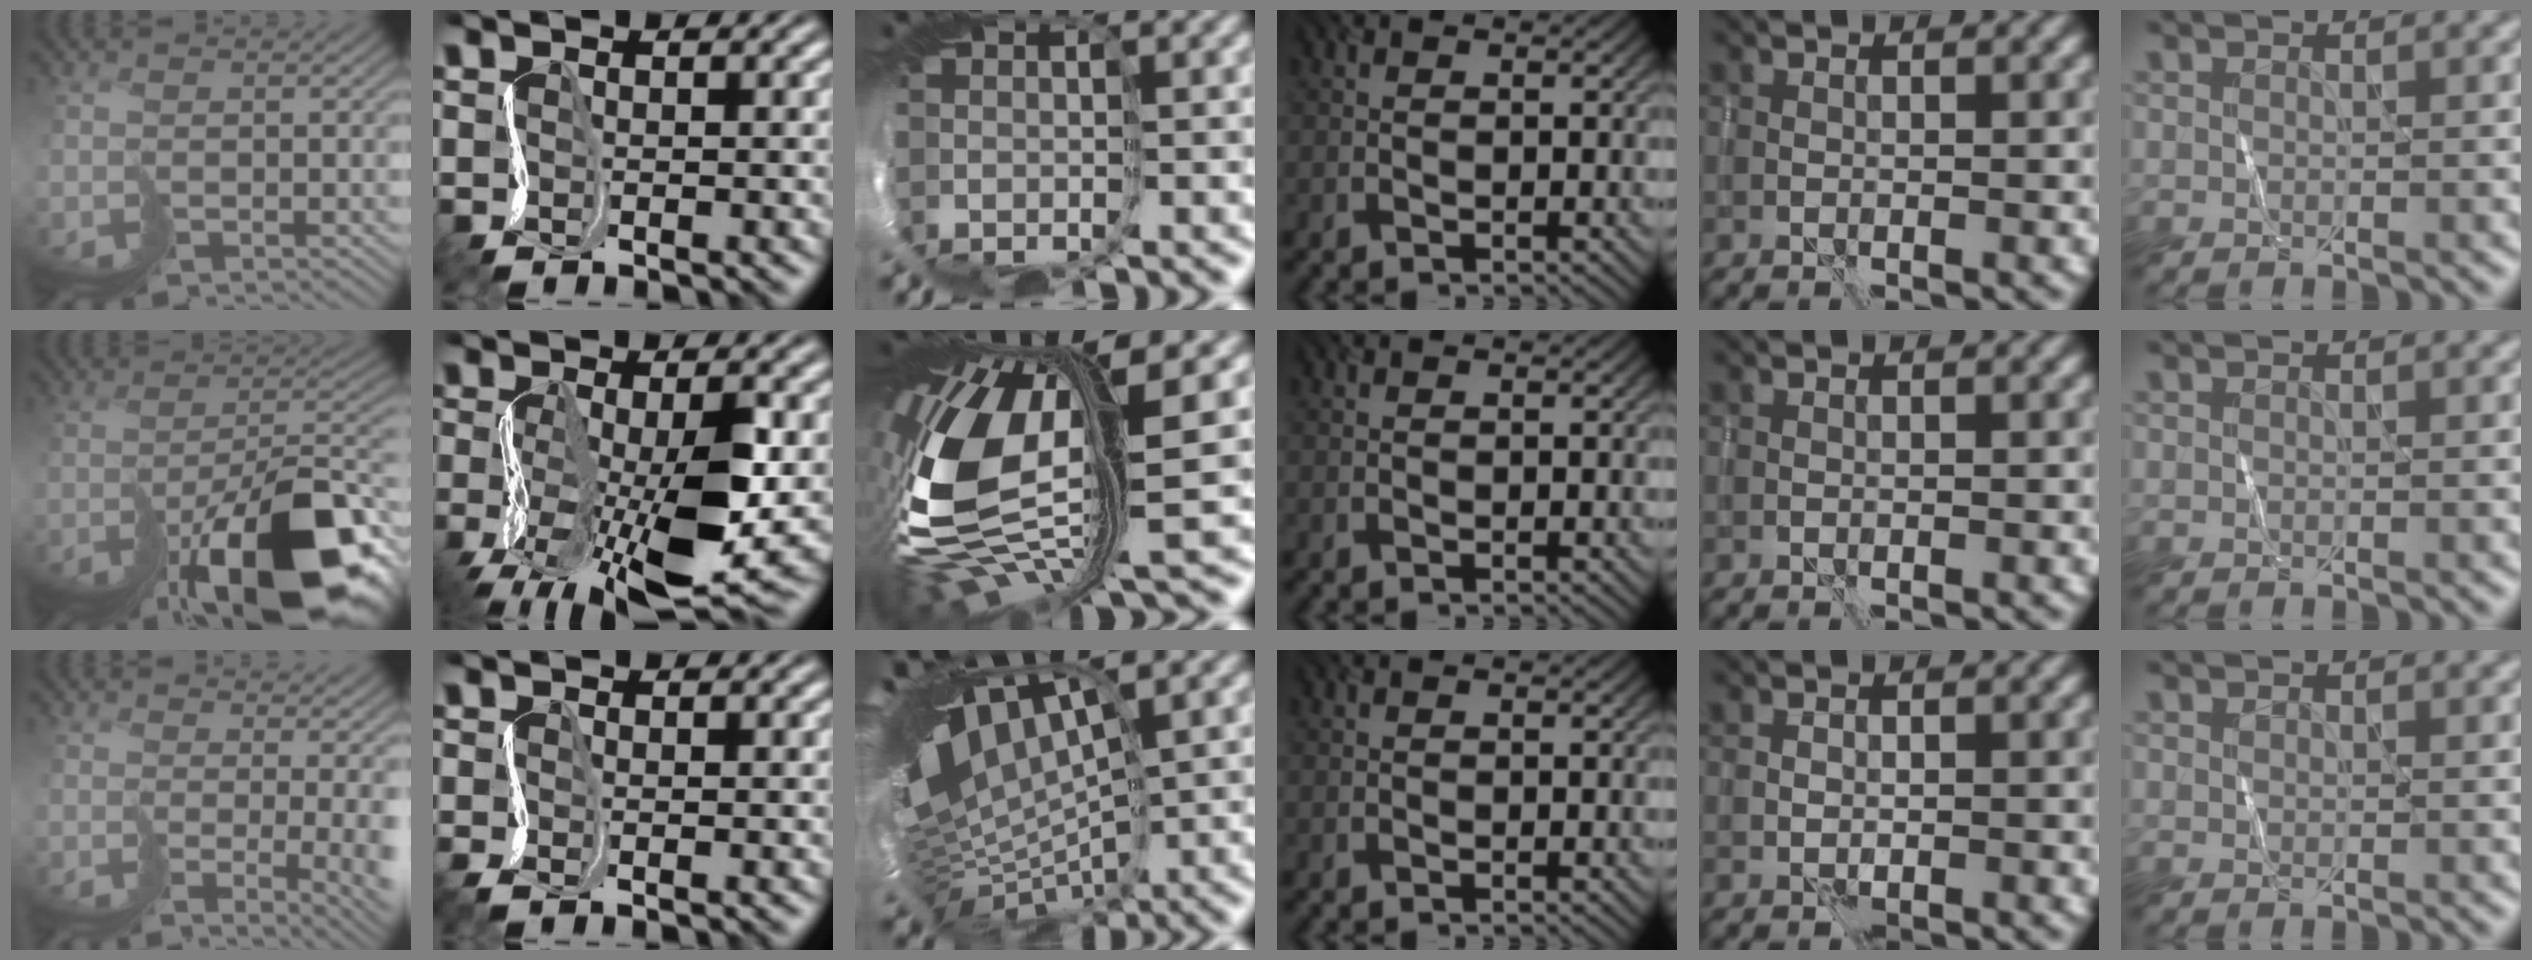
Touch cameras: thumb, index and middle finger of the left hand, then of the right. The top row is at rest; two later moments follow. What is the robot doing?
{"motion": "cut", "object": "paper bag"}